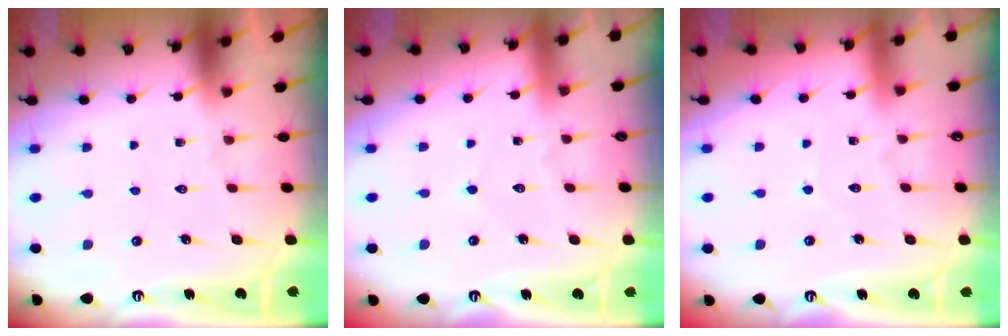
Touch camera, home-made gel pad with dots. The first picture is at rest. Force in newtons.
{"total": 2.9, "press": 2.9, "slide": 0.3}
{"total": 3.0, "press": 3.0, "slide": 0.3}